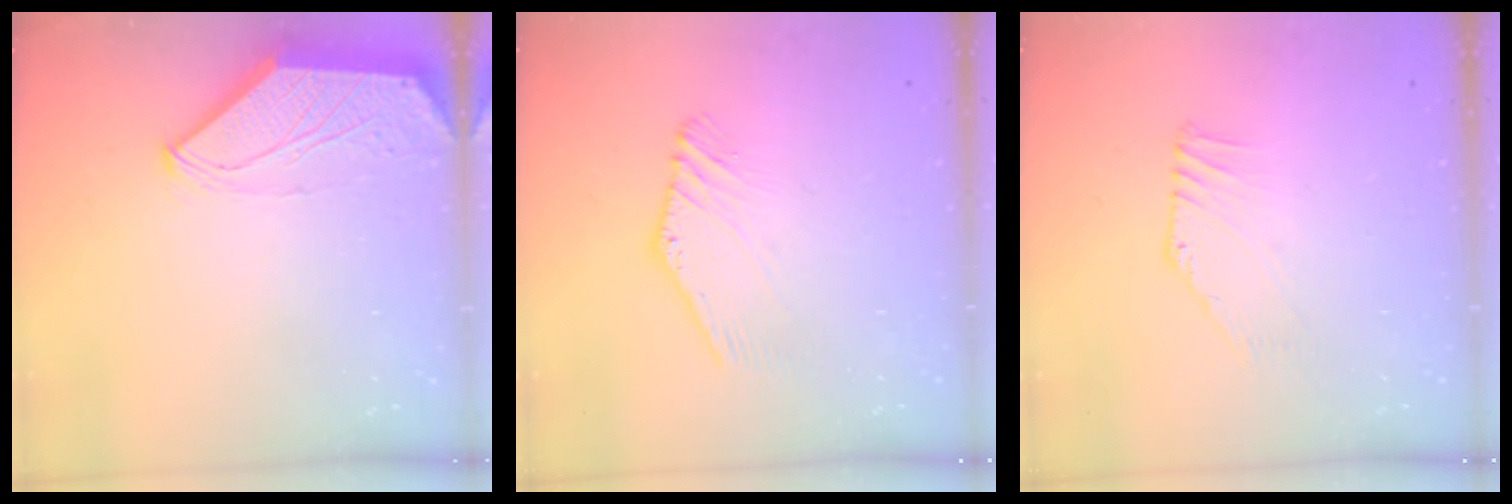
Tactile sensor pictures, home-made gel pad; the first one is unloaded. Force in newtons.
{"total": 1.3, "press": 1.3, "slide": 0.3}
{"total": 2.5, "press": 2.5, "slide": 0.1}